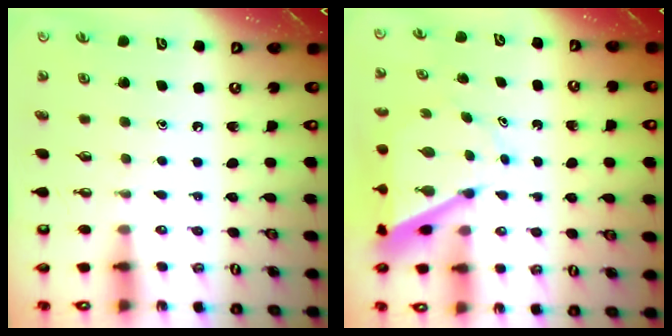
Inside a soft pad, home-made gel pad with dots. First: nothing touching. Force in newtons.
{"total": 7.6, "press": 7.5, "slide": 0.5}